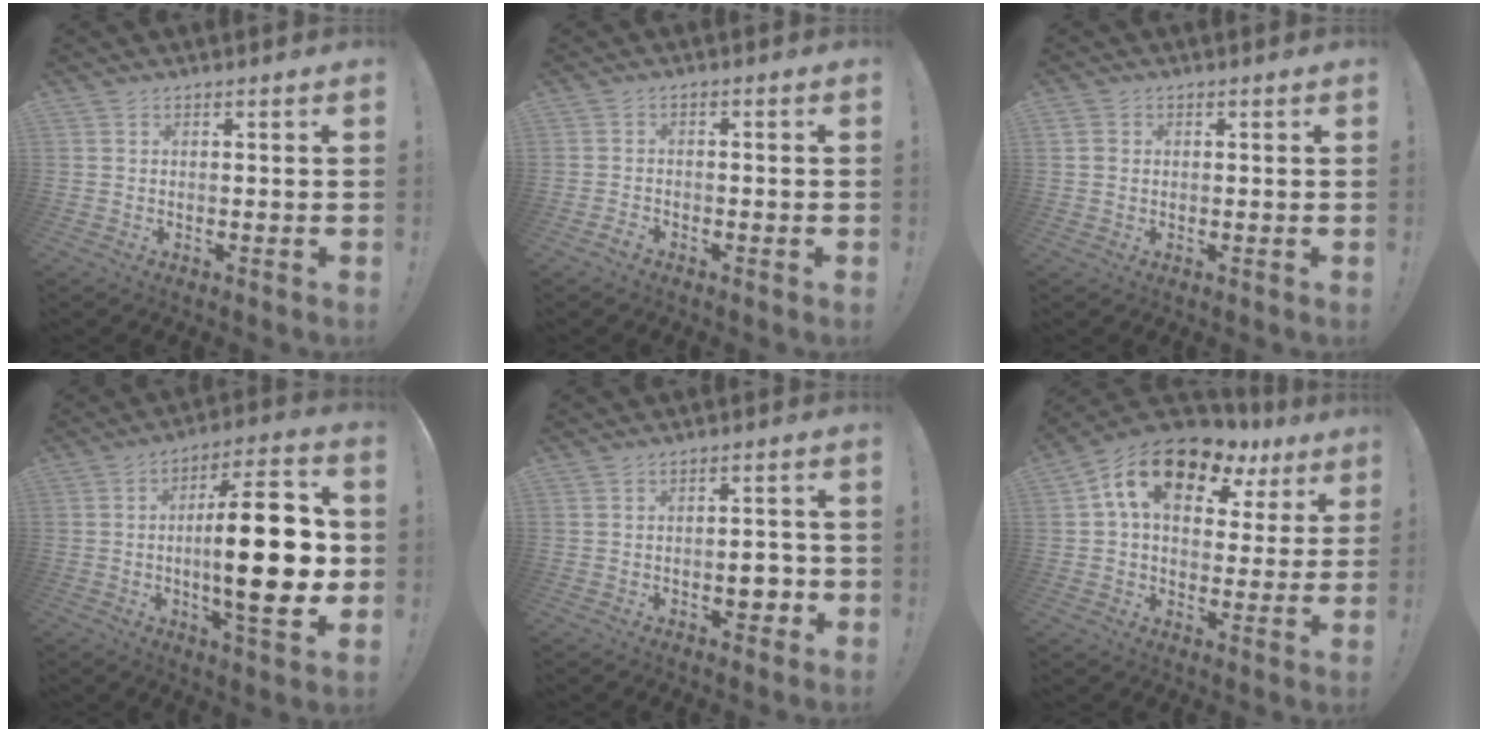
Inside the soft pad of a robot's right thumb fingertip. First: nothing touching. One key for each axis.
{"total": 2.4, "fx": -2.0, "fy": 0.7, "fz": 1.2, "tx": -0.014, "ty": 0.007, "tz": -0.036}
{"total": 2.0, "fx": 0.6, "fy": 1.8, "fz": 0.7, "tx": -0.006, "ty": 0.000, "tz": 0.010}
{"total": 22.5, "fx": -0.9, "fy": 6.3, "fz": 21.5, "tx": -0.341, "ty": -0.006, "tz": -0.021}
{"total": 5.3, "fx": -1.5, "fy": 3.1, "fz": 4.1, "tx": -0.041, "ty": 0.008, "tz": -0.028}
{"total": 16.5, "fx": 8.5, "fy": 9.5, "fz": 10.5, "tx": -0.168, "ty": -0.036, "tz": 0.150}